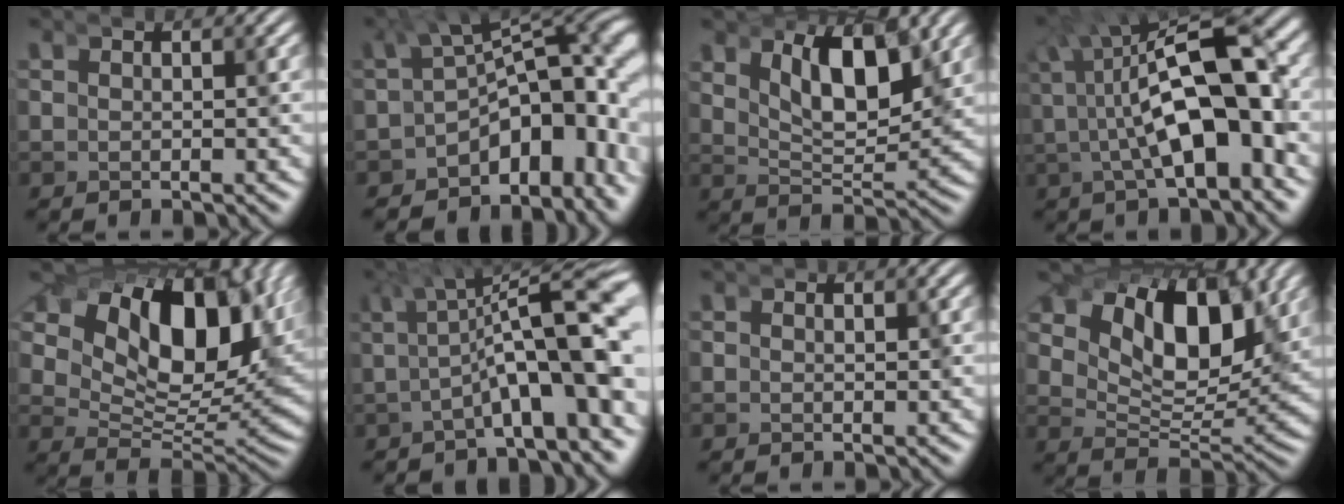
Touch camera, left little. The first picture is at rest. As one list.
[{"total": 7.1, "force": [-3.0, 3.5, 5.4], "torque": [-0.090, -0.037, -0.041]}, {"total": 6.2, "force": [1.1, 3.4, 5.1], "torque": [-0.091, -0.011, 0.017]}, {"total": 7.2, "force": [-2.4, 3.3, 5.9], "torque": [-0.109, -0.011, -0.034]}, {"total": 13.7, "force": [3.2, 8.5, 10.3], "torque": [-0.192, -0.011, 0.042]}, {"total": 6.7, "force": [-2.3, 1.4, 6.1], "torque": [-0.088, -0.002, -0.038]}, {"total": 0.6, "force": [-0.4, -0.4, -0.3], "torque": [-0.002, -0.005, -0.002]}, {"total": 10.2, "force": [2.7, 5.9, 7.8], "torque": [-0.148, -0.006, 0.035]}]